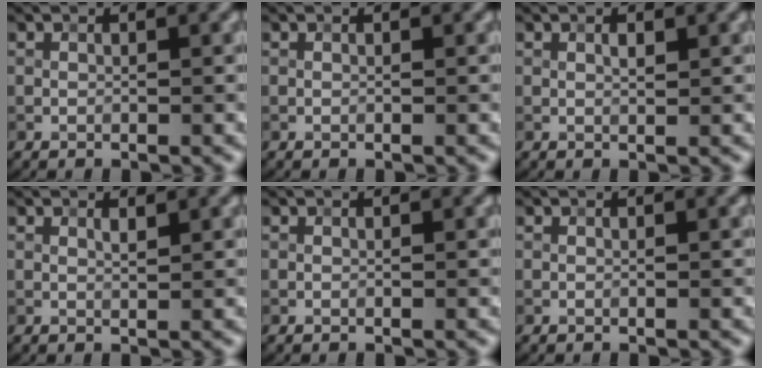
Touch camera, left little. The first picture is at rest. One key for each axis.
{"total": 0.0}
{"total": 0.7, "fx": 0.3, "fy": 0.2, "fz": 0.6, "tx": -0.012, "ty": 0.000, "tz": 0.005}
{"total": 0.7, "fx": 0.5, "fy": 0.1, "fz": 0.5, "tx": -0.010, "ty": -0.003, "tz": 0.009}
{"total": 0.0}
{"total": 0.0}